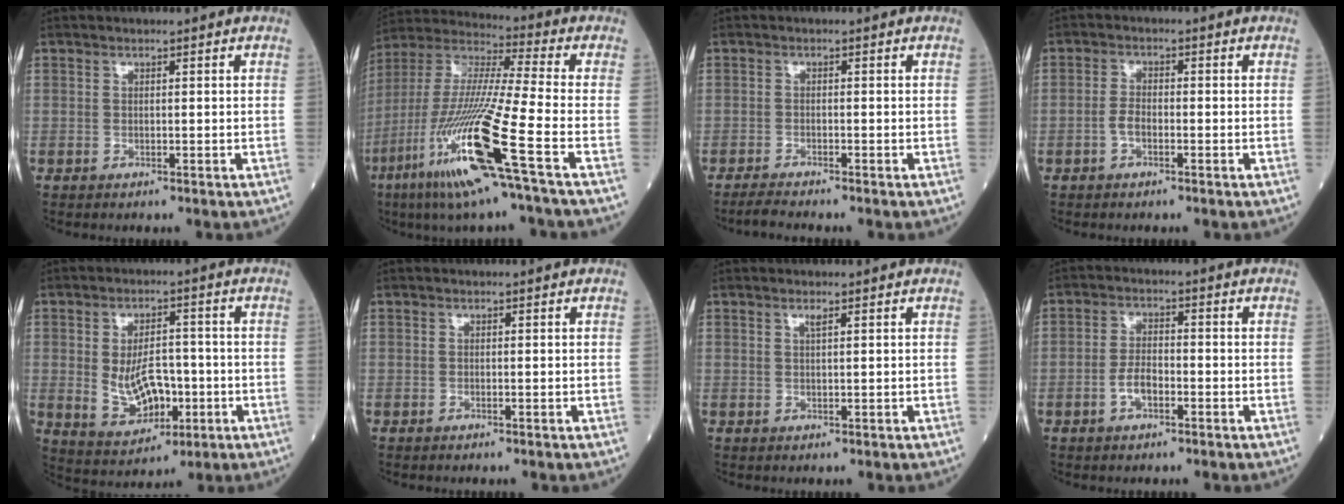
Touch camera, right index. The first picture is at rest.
{"total": 18.9, "force": [-8.1, -0.8, 17.1], "torque": [-0.371, -0.037, -0.163]}
{"total": 2.1, "force": [-1.9, -0.6, 0.5], "torque": [-0.023, -0.013, -0.039]}
{"total": 2.4, "force": [-0.8, 1.1, 1.9], "torque": [-0.036, 0.005, -0.014]}
{"total": 8.9, "force": [-1.2, 5.2, 7.1], "torque": [-0.129, 0.000, -0.008]}
{"total": 0.0}
{"total": 0.8, "force": [0.5, -0.1, 0.7], "torque": [-0.014, -0.001, 0.009]}
{"total": 3.7, "force": [-1.4, 1.7, 2.9], "torque": [-0.054, 0.005, -0.025]}